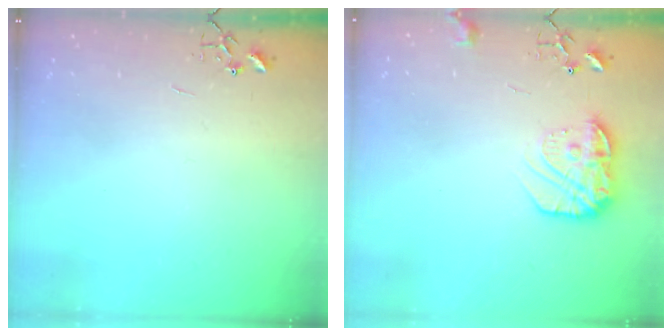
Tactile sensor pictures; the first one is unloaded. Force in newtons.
{"total": 13.9, "press": 13.9, "slide": 1.0}